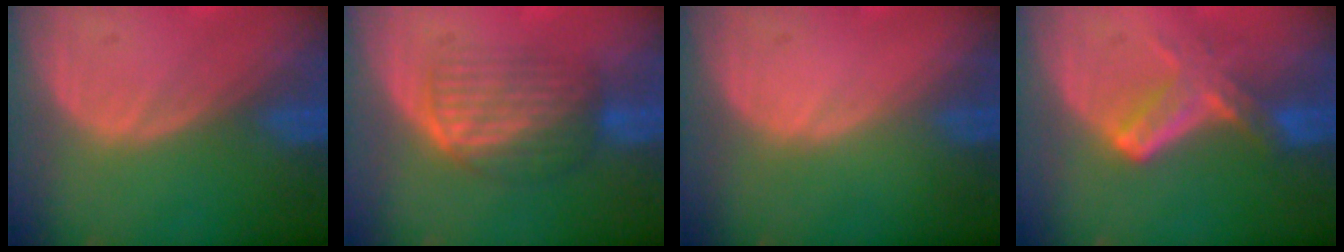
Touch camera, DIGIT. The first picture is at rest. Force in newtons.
{"total": 6.0, "press": 5.8, "slide": 1.5}
{"total": 0.0}
{"total": 5.6, "press": 5.3, "slide": 1.8}